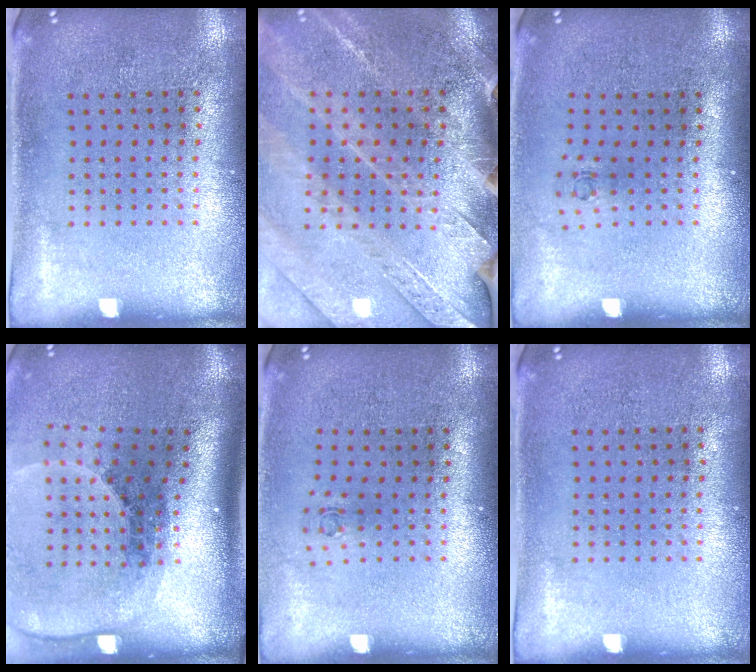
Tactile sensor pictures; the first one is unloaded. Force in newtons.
{"total": 2.9, "press": 2.9, "slide": 0.4}
{"total": 0.6, "press": 0.3, "slide": 0.5}
{"total": 2.7, "press": 1.9, "slide": 2.0}
{"total": 0.6, "press": 0.3, "slide": 0.5}
{"total": 0.0}